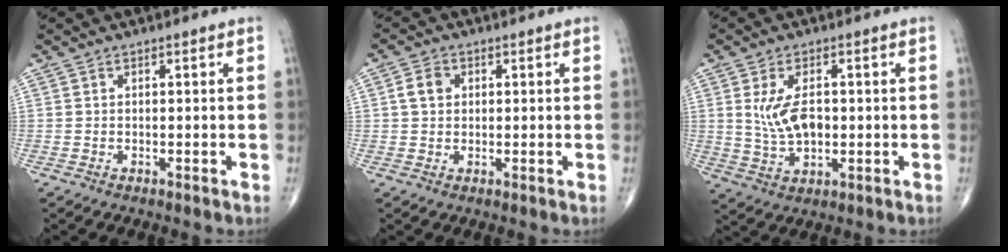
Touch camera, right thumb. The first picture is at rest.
{"total": 3.4, "force": [0.7, 2.7, 1.9], "torque": [-0.030, 0.005, 0.010]}
{"total": 8.0, "force": [0.8, 4.4, 6.6], "torque": [-0.118, -0.004, 0.024]}